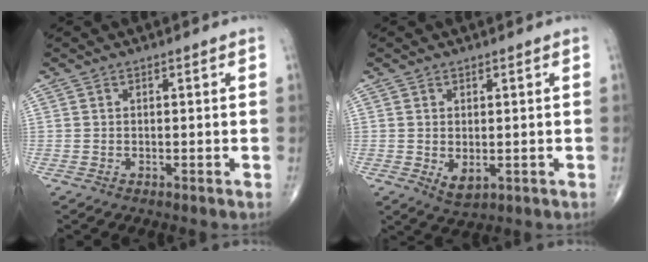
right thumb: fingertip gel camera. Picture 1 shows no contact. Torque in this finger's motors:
{"motor_torque": [-0.26, 0.24, -0.10, -0.10, 0.09]}